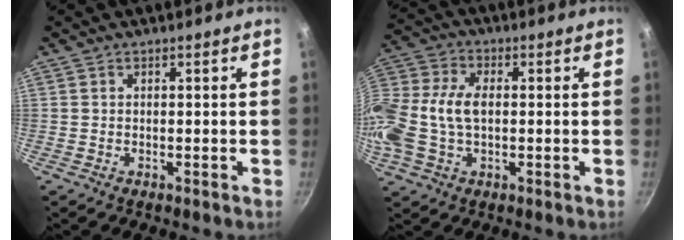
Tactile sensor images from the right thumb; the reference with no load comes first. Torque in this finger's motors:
{"motor_torque": [2.46, 2.55, 1.50, -1.27, 0.47]}